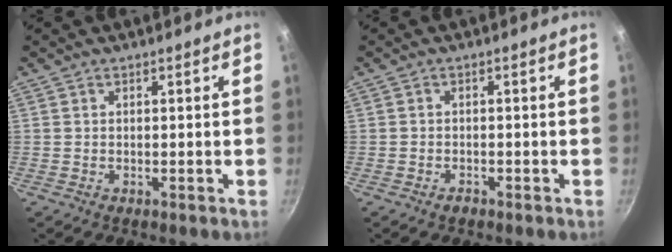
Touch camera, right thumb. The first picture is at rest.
{"total": 1.3, "force": [-1.0, 0.7, 0.5], "torque": [-0.010, 0.010, -0.017]}